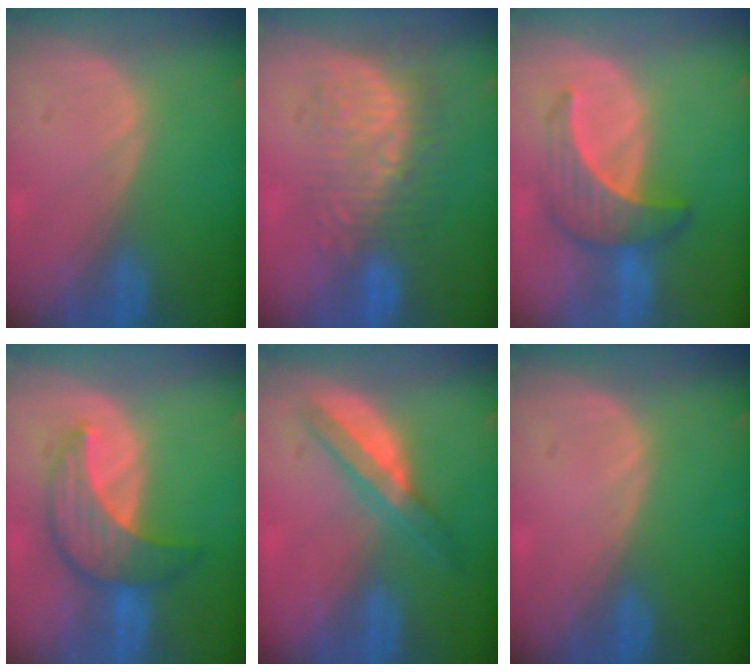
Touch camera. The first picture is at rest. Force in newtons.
{"total": 9.4, "press": 8.5, "slide": 4.0}
{"total": 6.5, "press": 6.3, "slide": 1.4}
{"total": 7.5, "press": 7.4, "slide": 1.2}
{"total": 5.4, "press": 5.0, "slide": 1.8}
{"total": 0.0}